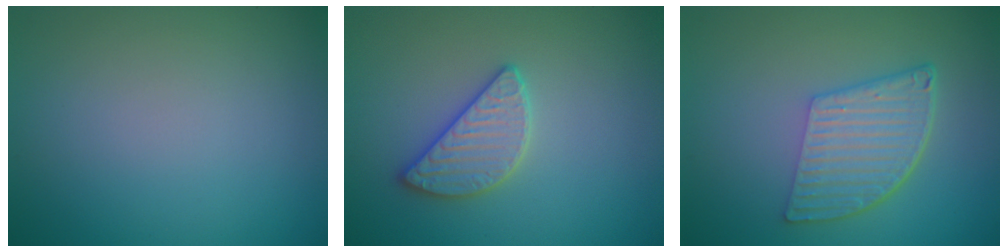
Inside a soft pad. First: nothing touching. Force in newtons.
{"total": 2.8, "press": 2.8, "slide": 0.2}
{"total": 5.9, "press": 3.9, "slide": 4.4}